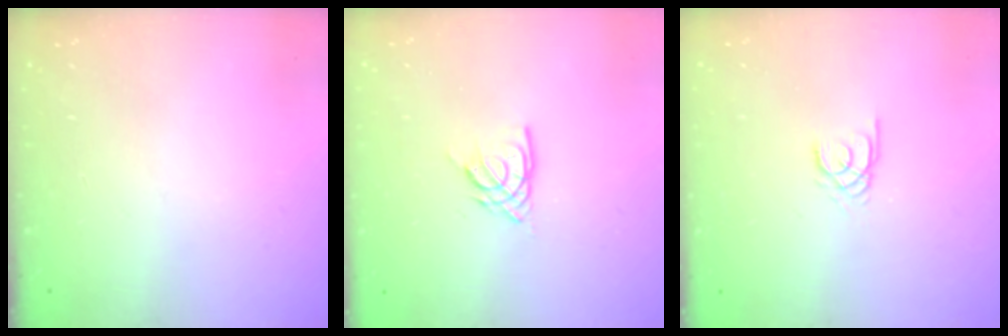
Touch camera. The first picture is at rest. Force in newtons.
{"total": 4.7, "press": 4.7, "slide": 0.4}
{"total": 1.7, "press": 1.7, "slide": 0.2}